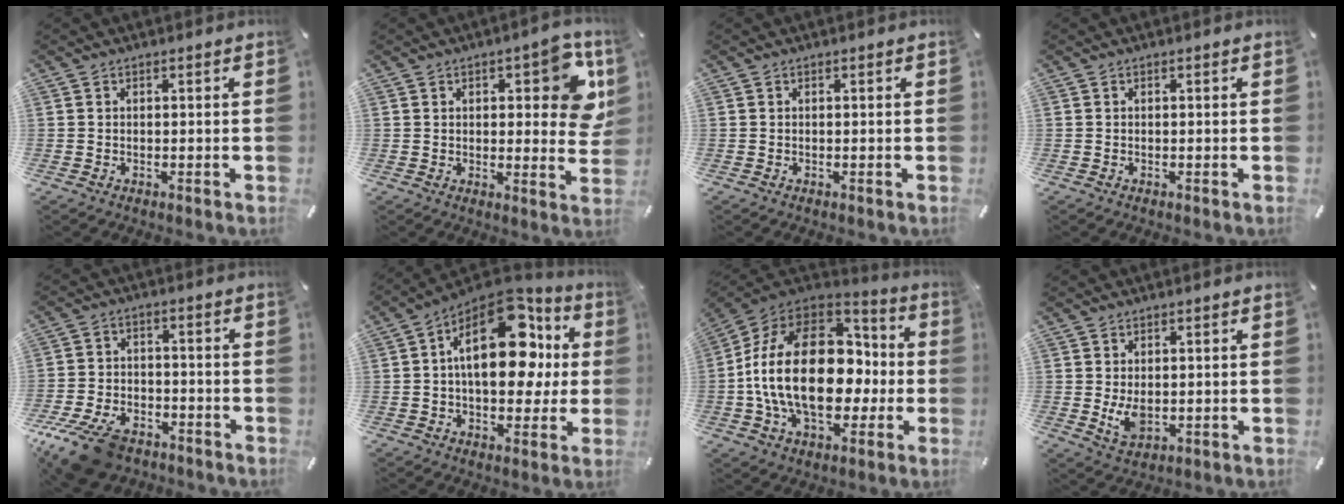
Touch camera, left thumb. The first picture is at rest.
{"total": 12.4, "force": [4.2, 5.6, 10.2], "torque": [-0.120, -0.015, 0.069]}
{"total": 0.0}
{"total": 0.0}
{"total": 12.1, "force": [-7.8, 6.7, 6.4], "torque": [-0.122, 0.046, -0.138]}
{"total": 22.4, "force": [5.3, 13.3, 17.2], "torque": [-0.250, -0.030, 0.092]}
{"total": 26.4, "force": [-1.0, 17.2, 20.0], "torque": [-0.388, 0.017, -0.008]}
{"total": 5.3, "force": [-0.1, 3.6, 3.9], "torque": [-0.088, -0.008, -0.002]}